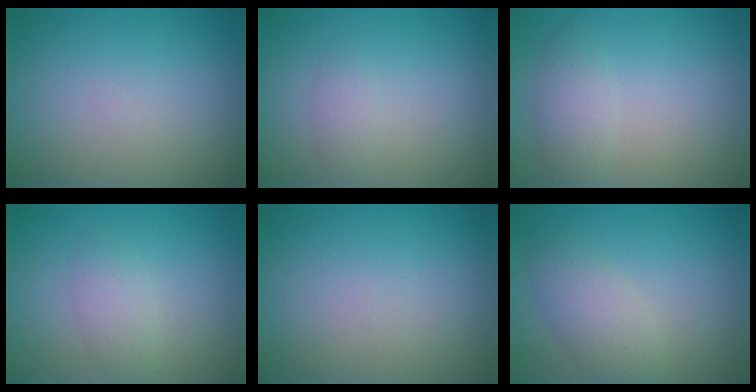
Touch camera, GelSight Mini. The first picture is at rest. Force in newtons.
{"total": 1.1, "press": 1.1, "slide": 0.0}
{"total": 2.1, "press": 2.1, "slide": 0.2}
{"total": 1.8, "press": 1.8, "slide": 0.1}
{"total": 0.0}
{"total": 3.0, "press": 3.0, "slide": 0.1}